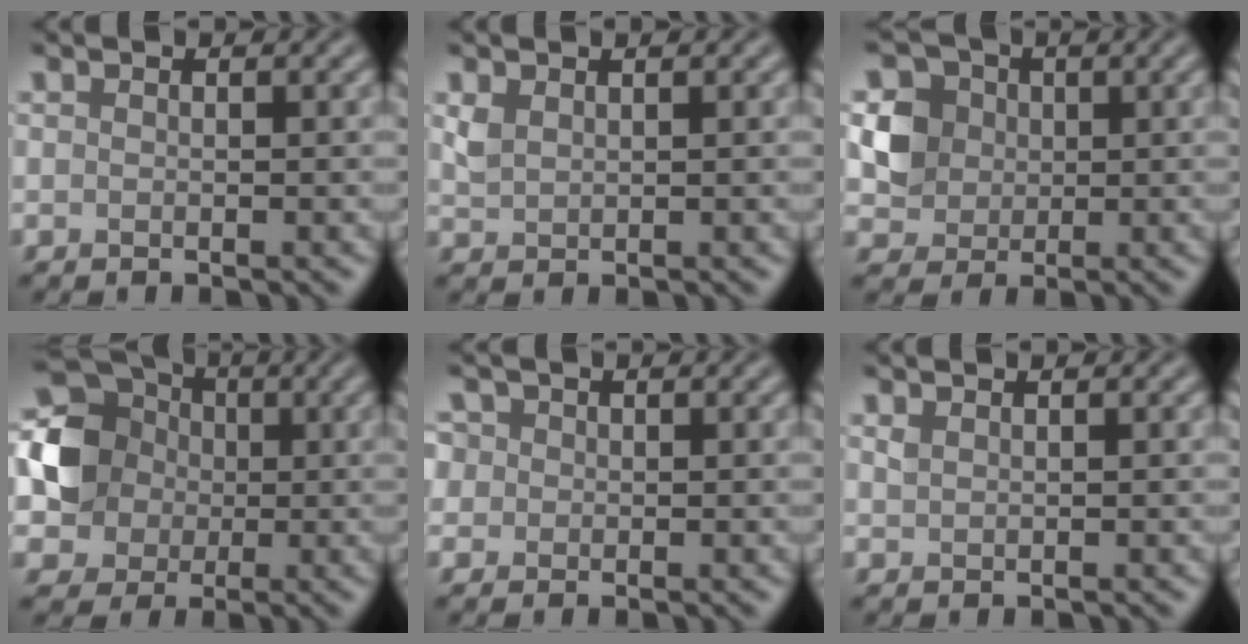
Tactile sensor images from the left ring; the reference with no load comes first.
{"total": 1.3, "force": [0.8, 0.7, 0.6], "torque": [-0.018, 0.000, 0.021]}
{"total": 3.8, "force": [0.5, 3.5, 1.4], "torque": [-0.022, 0.003, 0.007]}
{"total": 9.5, "force": [0.7, 8.6, 4.0], "torque": [-0.089, 0.016, -0.013]}
{"total": 3.7, "force": [1.5, 3.0, 1.5], "torque": [-0.032, 0.021, 0.008]}
{"total": 0.6, "force": [0.5, 0.3, 0.3], "torque": [-0.011, 0.000, 0.013]}